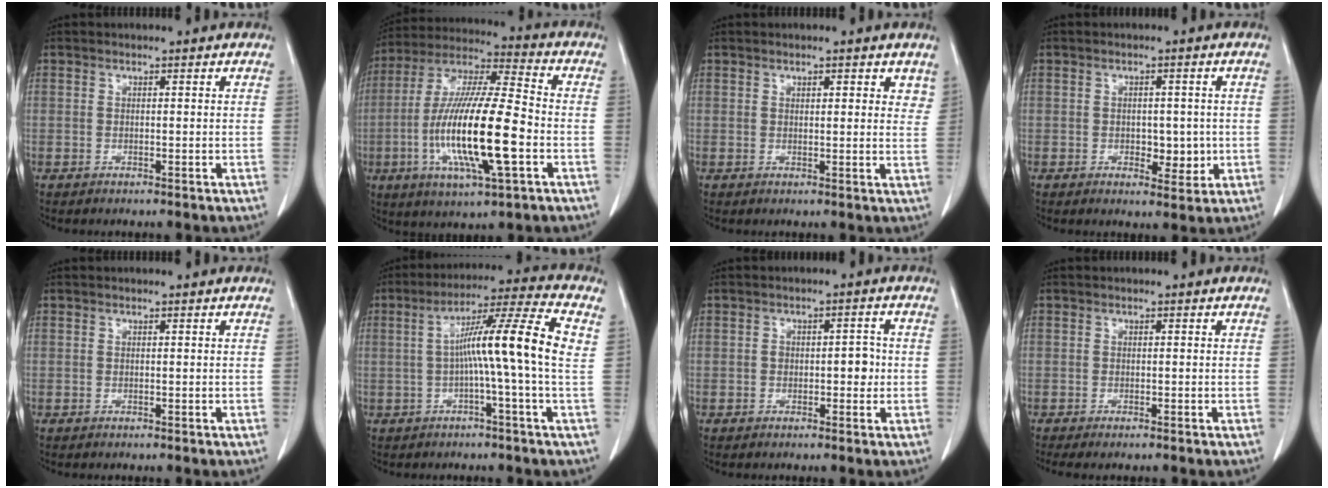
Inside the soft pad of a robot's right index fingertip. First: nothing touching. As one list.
[{"total": 19.2, "force": [-4.5, 2.4, 18.5], "torque": [-0.367, -0.013, -0.080]}, {"total": 3.7, "force": [2.5, 1.5, 2.3], "torque": [-0.012, -0.001, 0.027]}, {"total": 4.2, "force": [-0.8, 2.3, 3.3], "torque": [-0.039, 0.000, -0.004]}, {"total": 0.0}, {"total": 11.6, "force": [0.4, -1.6, 11.5], "torque": [-0.183, 0.019, -0.002]}, {"total": 3.4, "force": [-0.4, 1.9, 2.8], "torque": [-0.038, 0.011, -0.004]}, {"total": 2.5, "force": [-2.0, 0.2, 1.5], "torque": [-0.020, -0.006, -0.029]}]